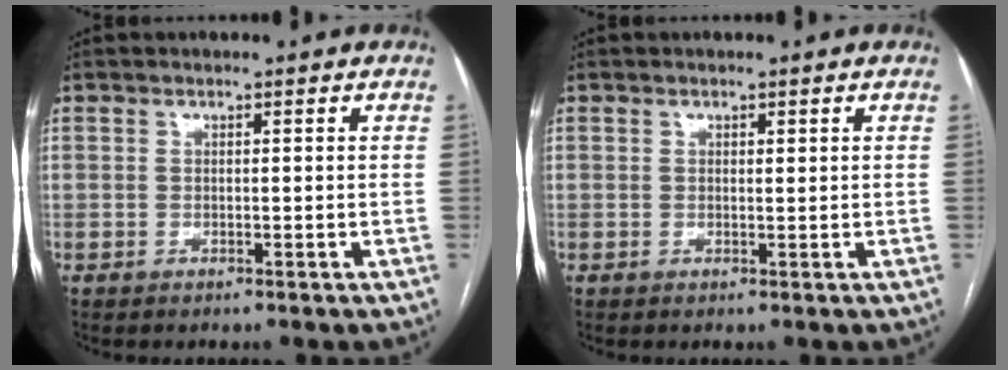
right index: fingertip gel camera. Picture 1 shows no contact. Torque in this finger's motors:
{"motor_torque": [-0.03, 0.23, -0.01, 0.00]}